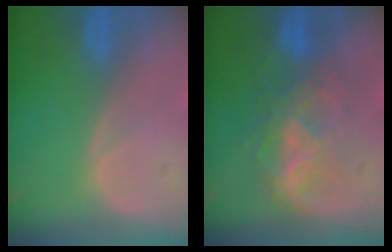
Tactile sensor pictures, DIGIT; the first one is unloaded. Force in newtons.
{"total": 6.8, "press": 6.6, "slide": 1.5}